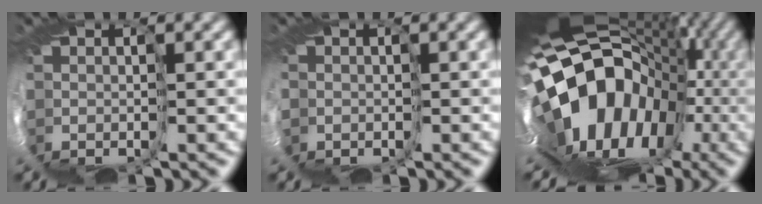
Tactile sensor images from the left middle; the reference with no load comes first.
{"total": 6.7, "force": [-1.1, 5.8, 3.2], "torque": [-0.106, -0.011, -0.030]}
{"total": 16.0, "force": [-1.1, 11.0, 11.6], "torque": [-0.181, 0.009, -0.019]}